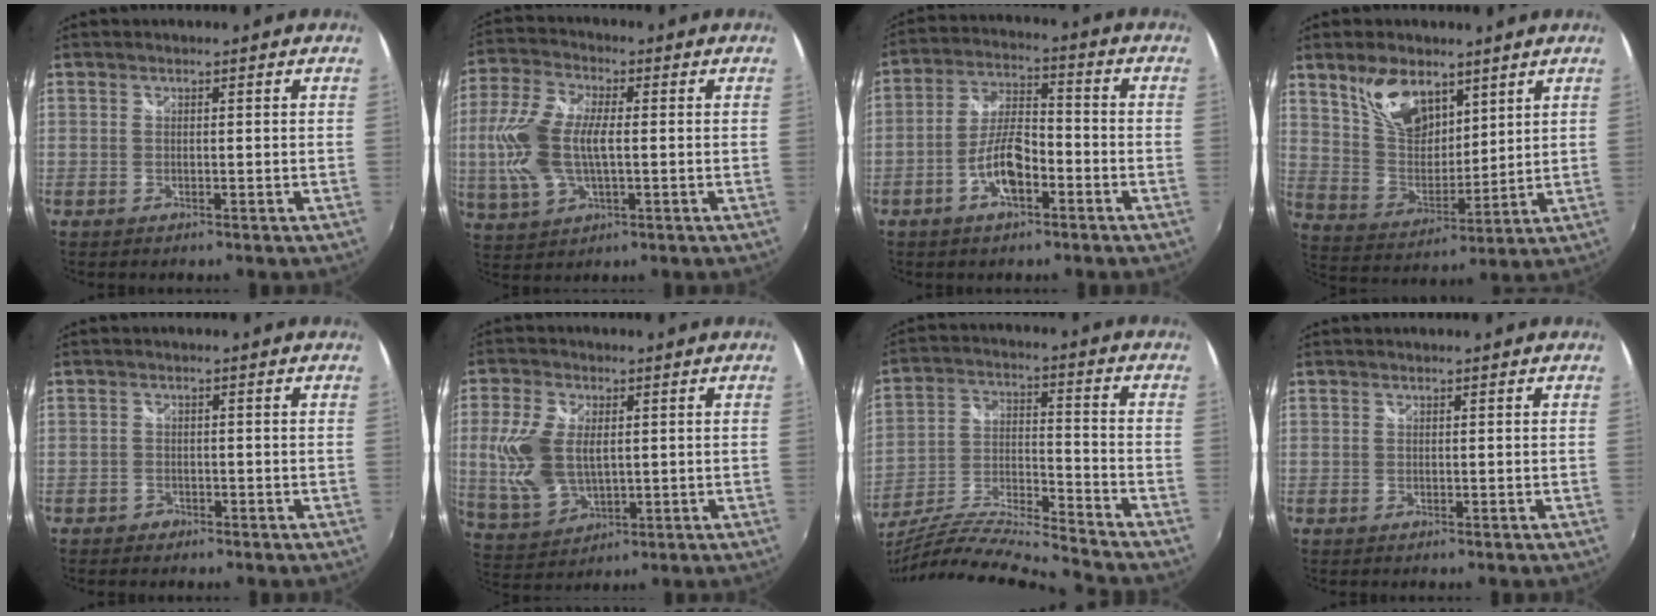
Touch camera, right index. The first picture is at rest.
{"total": 12.8, "force": [-0.4, 6.3, 11.1], "torque": [-0.249, 0.007, -0.006]}
{"total": 8.7, "force": [-4.0, 3.4, 7.0], "torque": [-0.145, 0.011, -0.069]}
{"total": 12.1, "force": [7.6, 6.5, 6.8], "torque": [-0.127, 0.011, 0.153]}
{"total": 2.1, "force": [-1.5, 1.5, 0.2], "torque": [-0.012, 0.002, -0.025]}
{"total": 12.3, "force": [1.1, 7.4, 9.7], "torque": [-0.211, -0.002, 0.033]}
{"total": 15.7, "force": [-14.4, -0.6, 6.3], "torque": [-0.121, -0.022, -0.264]}
{"total": 0.0}